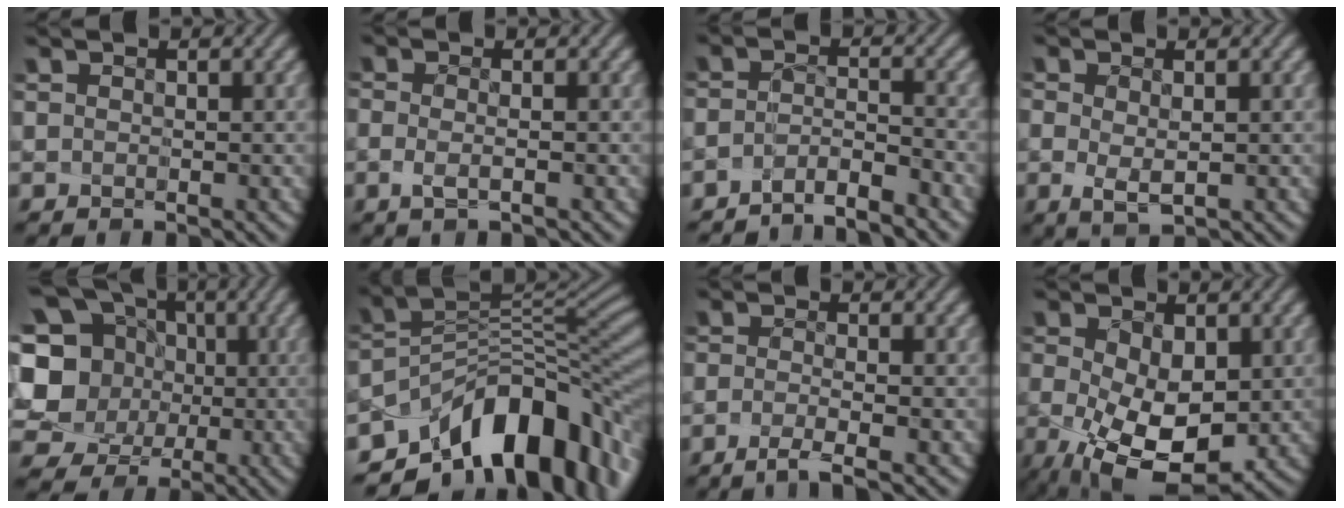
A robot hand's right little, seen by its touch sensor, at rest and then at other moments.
{"total": 1.5, "force": [-1.2, -0.7, 0.5], "torque": [-0.004, -0.019, -0.013]}
{"total": 3.9, "force": [-3.7, -1.3, -0.1], "torque": [0.003, -0.014, -0.056]}
{"total": 1.7, "force": [-1.0, 0.2, 1.4], "torque": [-0.021, -0.018, -0.001]}
{"total": 13.2, "force": [0.4, 12.5, 4.4], "torque": [-0.158, 0.021, -0.012]}
{"total": 11.2, "force": [-7.5, 5.5, 6.2], "torque": [-0.089, -0.011, -0.123]}
{"total": 2.7, "force": [-2.2, -1.1, 1.1], "torque": [-0.025, -0.026, -0.031]}
{"total": 9.7, "force": [-2.4, 5.3, 7.8], "torque": [-0.116, -0.035, -0.020]}